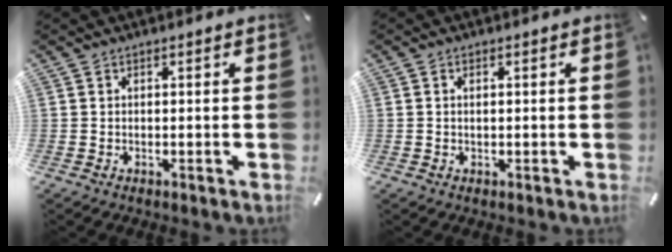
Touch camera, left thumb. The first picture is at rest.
{"total": 1.0, "force": [0.1, 0.5, 0.9], "torque": [-0.019, 0.003, 0.001]}